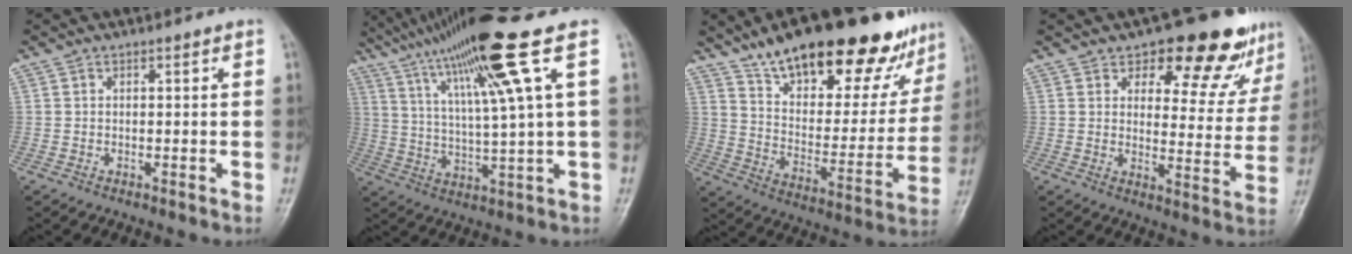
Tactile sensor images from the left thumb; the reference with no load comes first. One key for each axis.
{"total": 18.0, "fx": 9.3, "fy": -0.5, "fz": 15.4, "tx": -0.263, "ty": -0.009, "tz": 0.161}
{"total": 28.6, "fx": 20.4, "fy": 10.9, "fz": 16.9, "tx": -0.210, "ty": -0.065, "tz": 0.305}
{"total": 12.2, "fx": 8.3, "fy": 5.8, "fz": 6.9, "tx": -0.035, "ty": -0.045, "tz": 0.105}